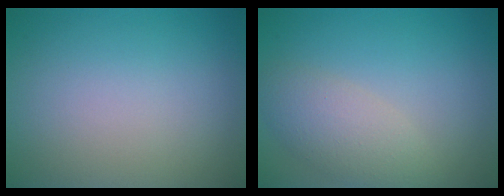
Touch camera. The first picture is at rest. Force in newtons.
{"total": 3.7, "press": 3.7, "slide": 0.2}